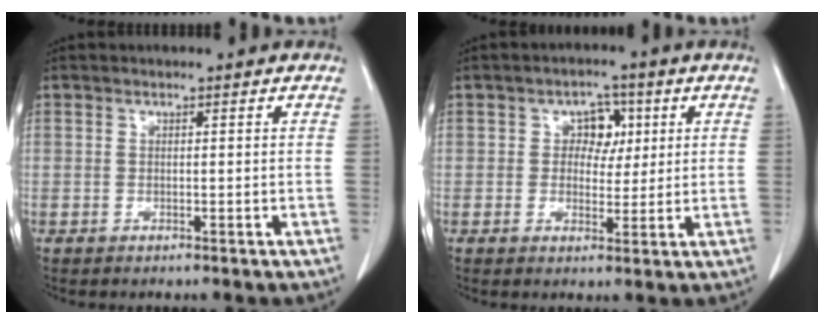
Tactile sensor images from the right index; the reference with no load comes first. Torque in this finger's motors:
{"motor_torque": [0.19, 0.19, 0.05, 0.00]}